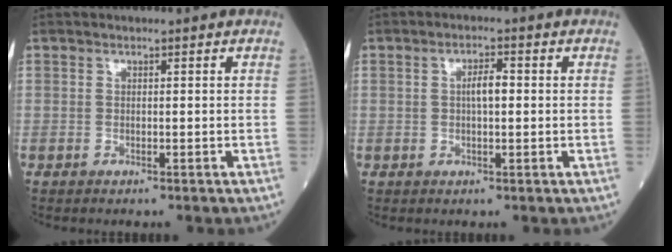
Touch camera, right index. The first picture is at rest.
{"total": 2.9, "force": [0.2, 0.8, 2.8], "torque": [-0.048, 0.005, 0.002]}